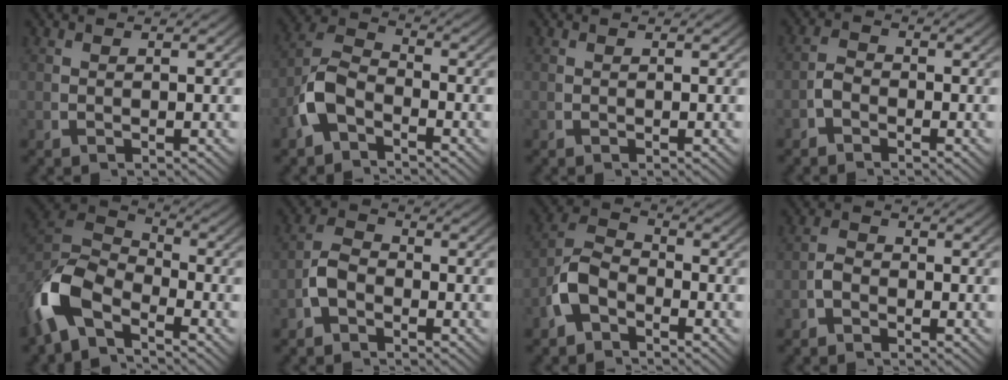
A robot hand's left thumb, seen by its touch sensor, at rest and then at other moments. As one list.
[{"total": 7.1, "force": [-1.9, 5.6, 3.9], "torque": [-0.090, -0.007, -0.040]}, {"total": 0.0}, {"total": 1.7, "force": [-1.2, 1.1, 0.4], "torque": [-0.007, -0.001, -0.028]}, {"total": 9.5, "force": [-1.8, 6.4, 6.8], "torque": [-0.155, -0.009, -0.034]}, {"total": 3.5, "force": [-1.4, 2.7, 1.8], "torque": [-0.040, -0.005, -0.027]}, {"total": 6.4, "force": [-2.0, 5.1, 3.3], "torque": [-0.074, -0.005, -0.041]}, {"total": 1.4, "force": [-1.1, 0.8, 0.3], "torque": [-0.007, 0.001, -0.025]}]